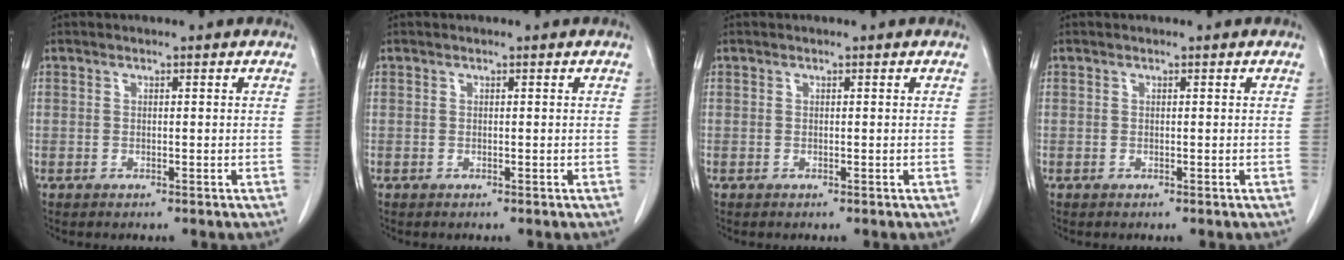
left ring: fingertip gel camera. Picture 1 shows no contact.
{"total": 0.0}
{"total": 0.0}
{"total": 0.0}